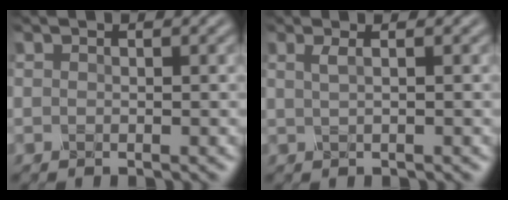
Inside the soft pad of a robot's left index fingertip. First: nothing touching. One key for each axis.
{"total": 1.1, "fx": 0.1, "fy": 0.4, "fz": 1.0, "tx": -0.012, "ty": 0.003, "tz": -0.003}